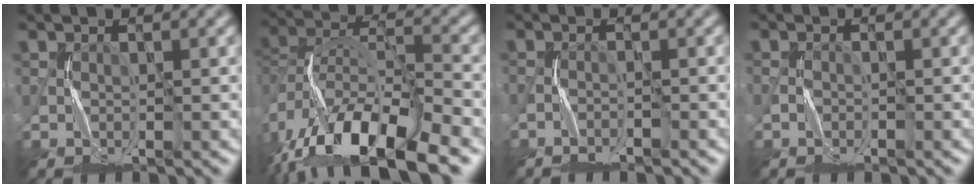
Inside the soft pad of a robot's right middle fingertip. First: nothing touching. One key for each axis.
{"total": 14.3, "fx": -9.7, "fy": 5.6, "fz": 8.9, "tx": -0.177, "ty": 0.004, "tz": -0.170}
{"total": 1.7, "fx": -1.7, "fy": 0.0, "fz": -0.1, "tx": 0.001, "ty": 0.000, "tz": -0.033}
{"total": 0.9, "fx": -0.7, "fy": 0.5, "fz": -0.1, "tx": 0.004, "ty": 0.002, "tz": -0.017}